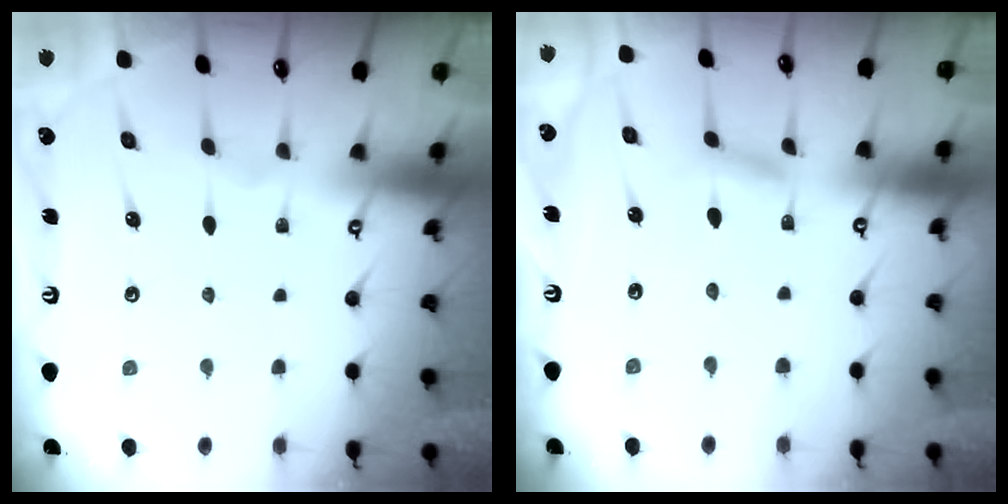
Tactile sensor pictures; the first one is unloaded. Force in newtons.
{"total": 3.0, "press": 3.0, "slide": 0.4}